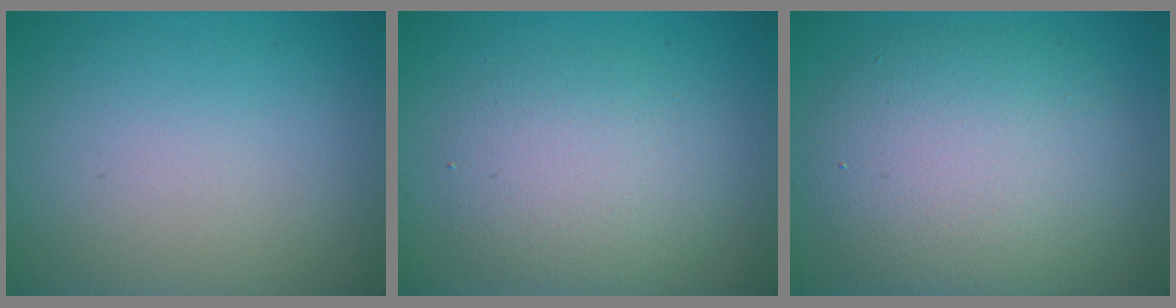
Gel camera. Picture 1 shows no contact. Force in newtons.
{"total": 4.0, "press": 3.9, "slide": 0.2}
{"total": 7.9, "press": 7.9, "slide": 0.5}